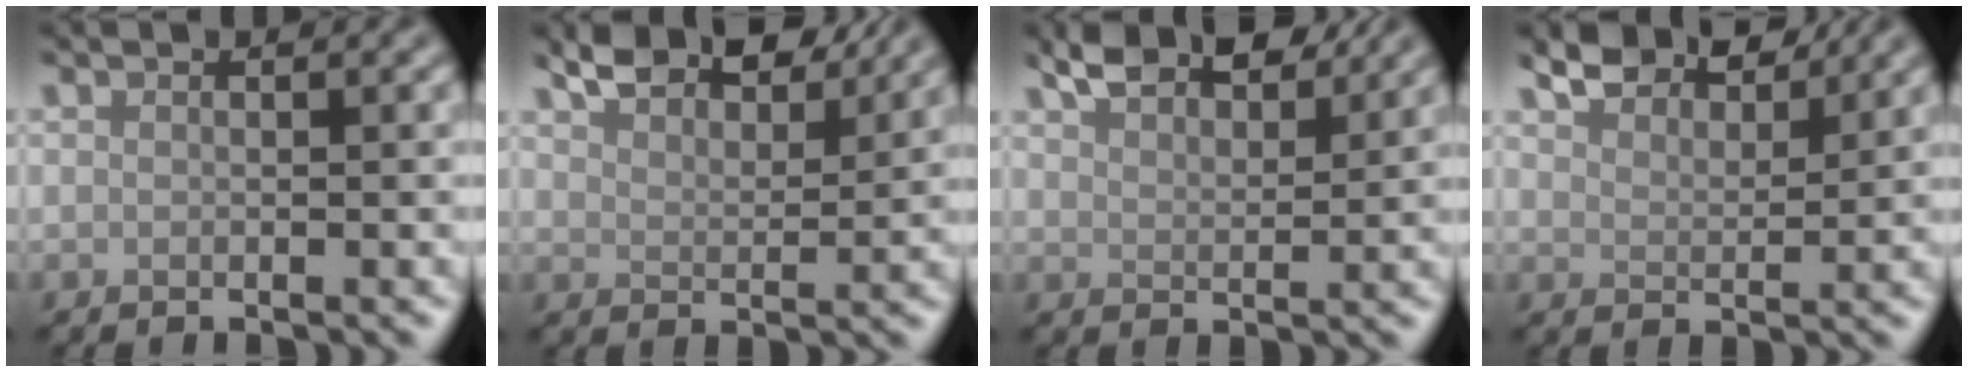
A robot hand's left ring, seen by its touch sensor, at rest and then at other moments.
{"total": 5.5, "force": [4.7, 1.6, 2.3], "torque": [-0.042, 0.009, 0.077]}
{"total": 5.1, "force": [4.1, 1.6, 2.5], "torque": [-0.044, 0.008, 0.072]}
{"total": 5.2, "force": [4.7, 1.4, 1.7], "torque": [-0.040, 0.008, 0.071]}